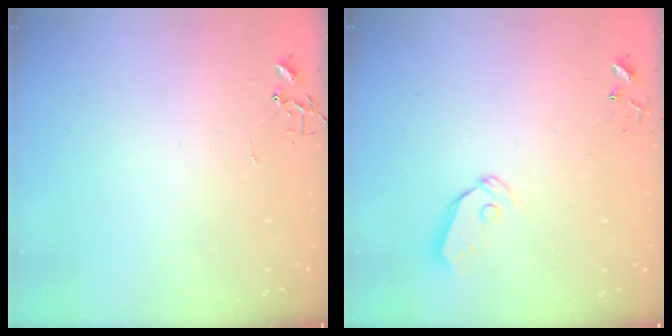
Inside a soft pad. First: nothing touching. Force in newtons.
{"total": 6.0, "press": 6.0, "slide": 0.5}